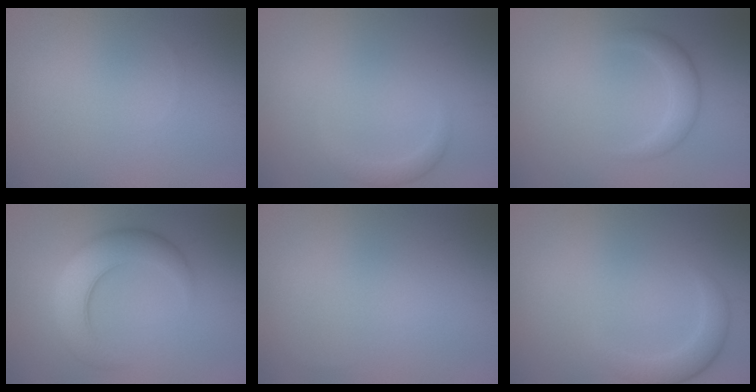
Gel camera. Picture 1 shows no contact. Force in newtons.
{"total": 1.4, "press": 1.4, "slide": 0.1}
{"total": 2.2, "press": 2.2, "slide": 0.1}
{"total": 6.0, "press": 6.0, "slide": 0.1}
{"total": 0.0}
{"total": 2.6, "press": 2.6, "slide": 0.1}